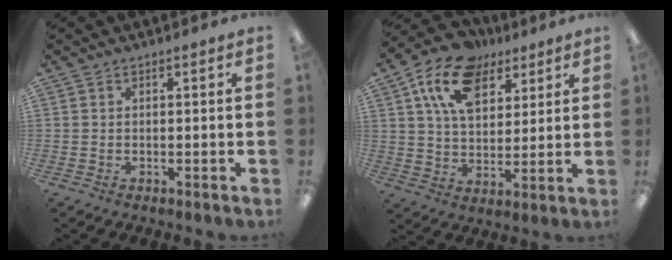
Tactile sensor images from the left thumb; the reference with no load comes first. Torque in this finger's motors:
{"motor_torque": [0.25, 0.29, 1.38, -1.39, 0.25]}